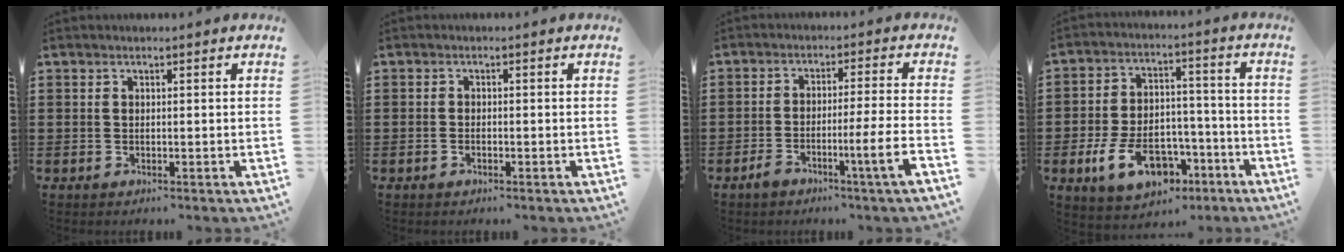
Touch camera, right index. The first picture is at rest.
{"total": 0.7, "force": [-0.6, 0.3, 0.4], "torque": [-0.010, -0.003, -0.010]}
{"total": 6.2, "force": [-3.1, -0.5, 5.3], "torque": [-0.087, -0.007, -0.056]}
{"total": 10.9, "force": [-5.3, 6.5, 6.9], "torque": [-0.137, 0.016, -0.096]}